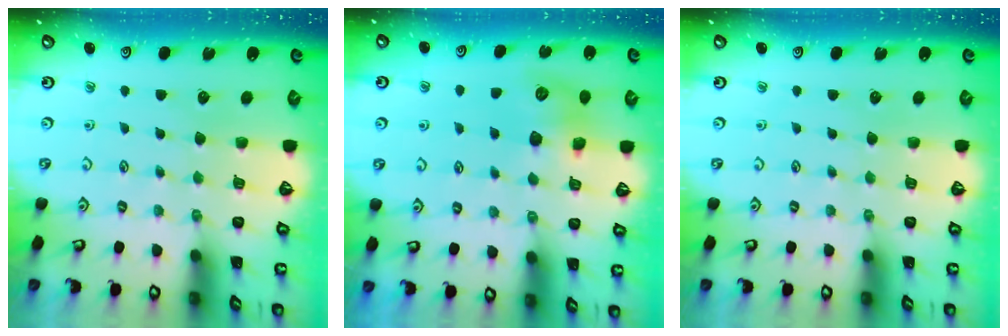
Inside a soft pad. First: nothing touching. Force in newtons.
{"total": 8.5, "press": 8.5, "slide": 0.5}
{"total": 0.0}